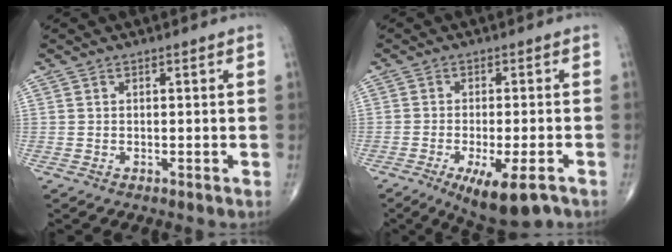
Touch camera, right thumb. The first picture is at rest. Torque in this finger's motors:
{"motor_torque": [0.09, 0.38, -0.16, -0.13, 0.03]}